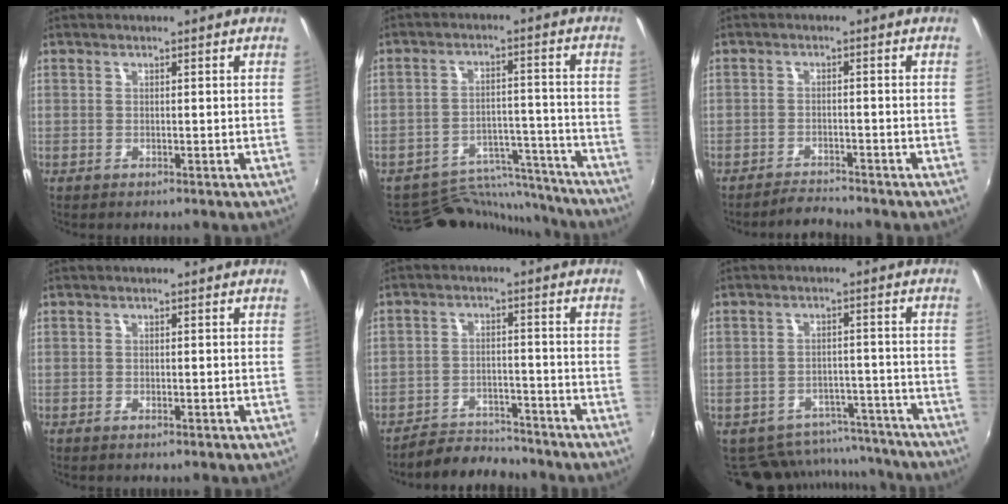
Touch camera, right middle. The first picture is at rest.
{"total": 13.8, "force": [-13.3, 3.3, 1.5], "torque": [-0.029, 0.035, -0.188]}
{"total": 3.3, "force": [-3.3, 0.1, 0.3], "torque": [-0.021, -0.006, -0.059]}
{"total": 0.5, "force": [0.0, 0.0, 0.5], "torque": [-0.006, -0.004, -0.002]}
{"total": 6.4, "force": [-6.1, 1.7, 0.7], "torque": [-0.031, 0.009, -0.094]}
{"total": 12.4, "force": [-10.9, 5.4, 2.5], "torque": [-0.054, 0.029, -0.129]}